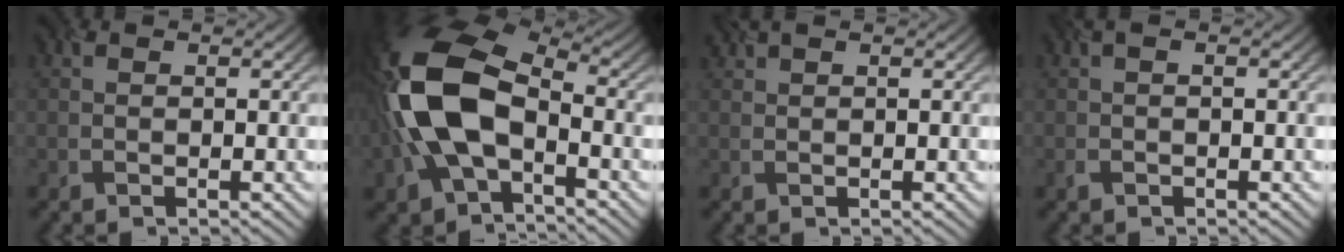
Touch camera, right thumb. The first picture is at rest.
{"total": 15.6, "force": [-2.2, 9.2, 12.3], "torque": [-0.296, -0.008, -0.049]}
{"total": 0.7, "force": [0.6, 0.3, 0.2], "torque": [-0.006, 0.003, 0.011]}
{"total": 0.9, "force": [-0.3, 0.4, 0.8], "torque": [-0.020, -0.002, -0.006]}